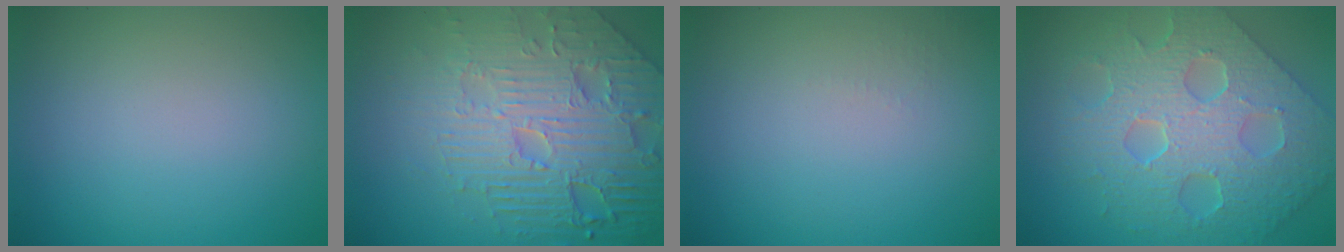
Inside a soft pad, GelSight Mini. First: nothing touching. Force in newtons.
{"total": 8.7, "press": 6.2, "slide": 6.1}
{"total": 0.6, "press": 0.6, "slide": 0.3}
{"total": 8.8, "press": 6.8, "slide": 5.6}